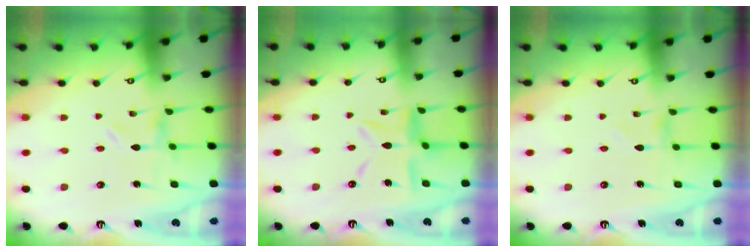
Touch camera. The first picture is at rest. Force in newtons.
{"total": 9.9, "press": 9.9, "slide": 0.8}
{"total": 0.0}